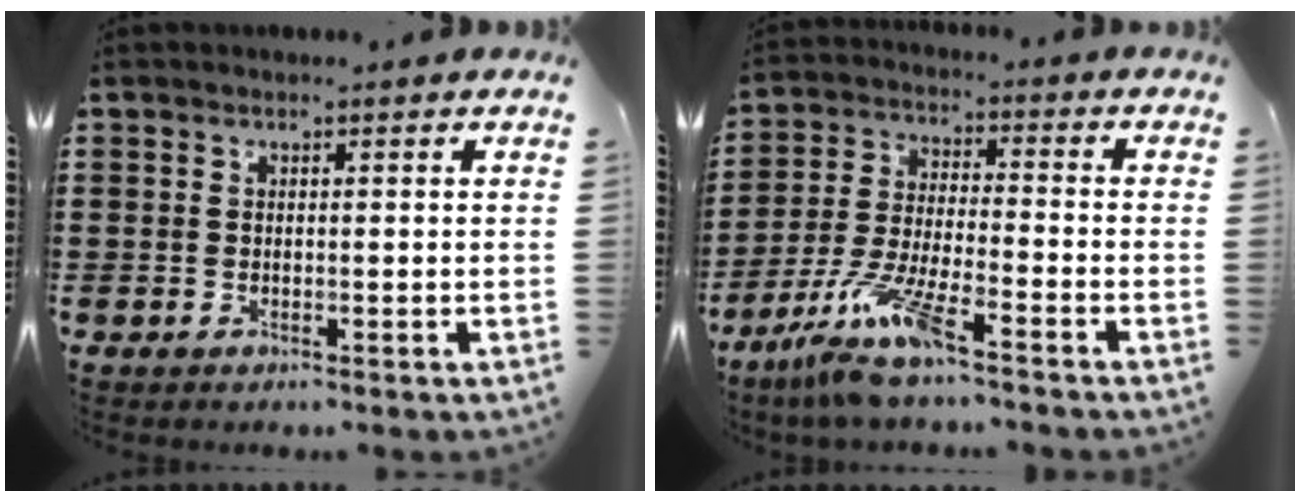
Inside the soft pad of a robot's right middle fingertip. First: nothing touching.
{"total": 9.4, "force": [-7.4, 0.5, 5.9], "torque": [-0.127, -0.007, -0.146]}